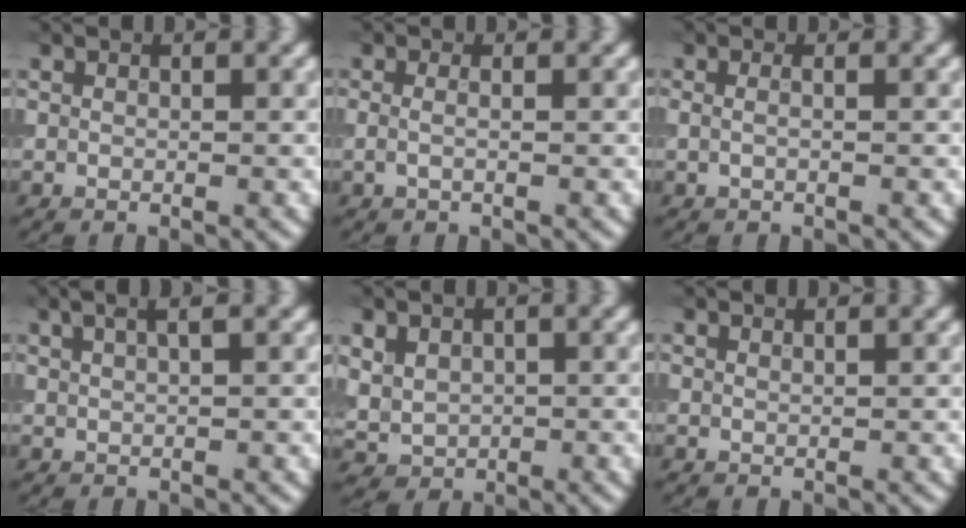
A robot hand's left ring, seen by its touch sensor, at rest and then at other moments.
{"total": 0.9, "force": [0.0, 0.3, 0.9], "torque": [-0.017, -0.007, -0.009]}
{"total": 1.1, "force": [0.2, 0.4, 1.0], "torque": [-0.014, -0.002, -0.006]}
{"total": 3.1, "force": [1.8, 1.0, 2.4], "torque": [-0.030, 0.010, 0.016]}
{"total": 2.6, "force": [0.5, 2.2, 1.3], "torque": [-0.036, -0.005, 0.012]}
{"total": 0.5, "force": [0.5, -0.1, 0.1], "torque": [-0.003, -0.002, 0.005]}